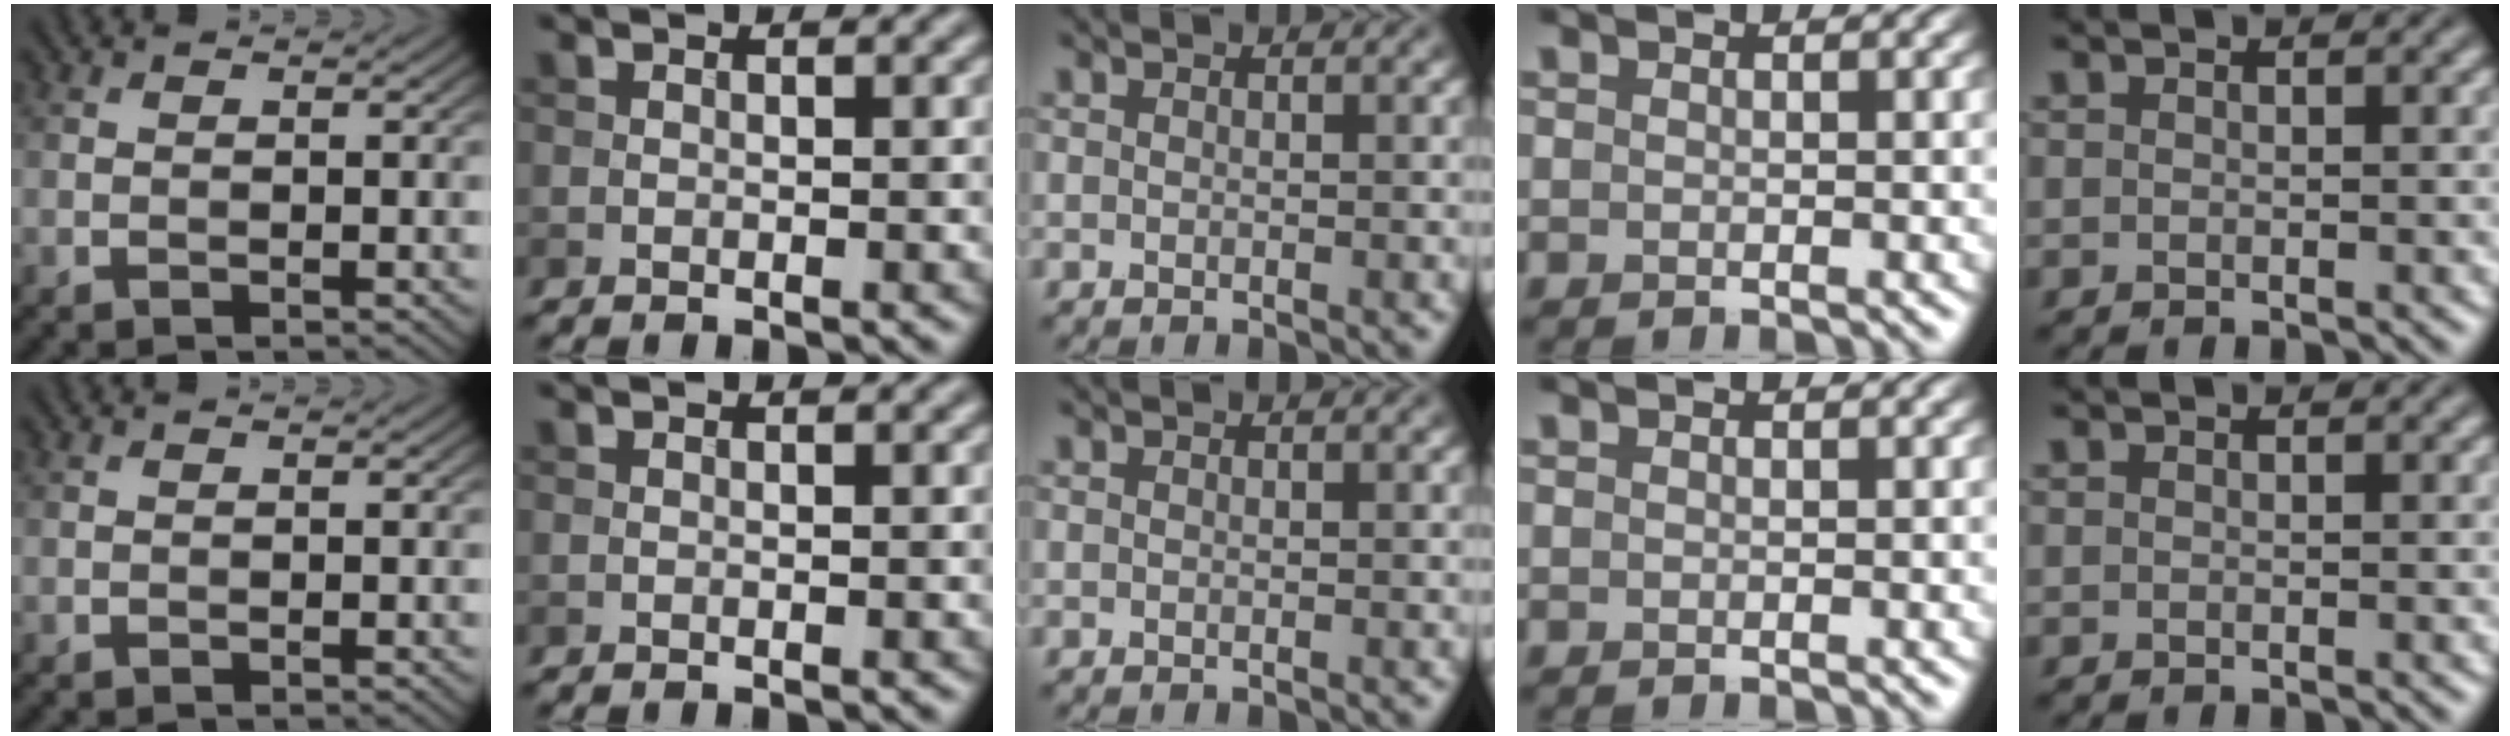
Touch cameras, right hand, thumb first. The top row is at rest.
{}